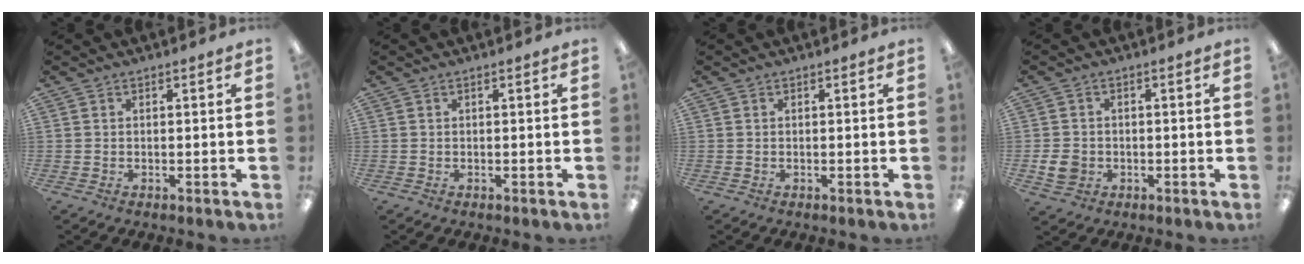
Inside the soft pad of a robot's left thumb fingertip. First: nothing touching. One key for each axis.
{"total": 0.0}
{"total": 0.0}
{"total": 4.7, "fx": -0.9, "fy": 4.1, "fz": 2.2, "tx": -0.034, "ty": -0.002, "tz": -0.019}